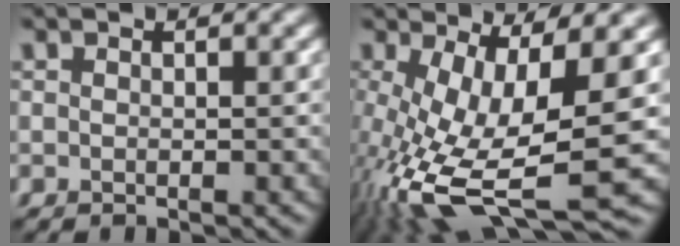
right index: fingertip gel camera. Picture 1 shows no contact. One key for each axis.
{"total": 13.0, "fx": -3.7, "fy": 4.3, "fz": 11.7, "tx": -0.240, "ty": -0.023, "tz": -0.056}